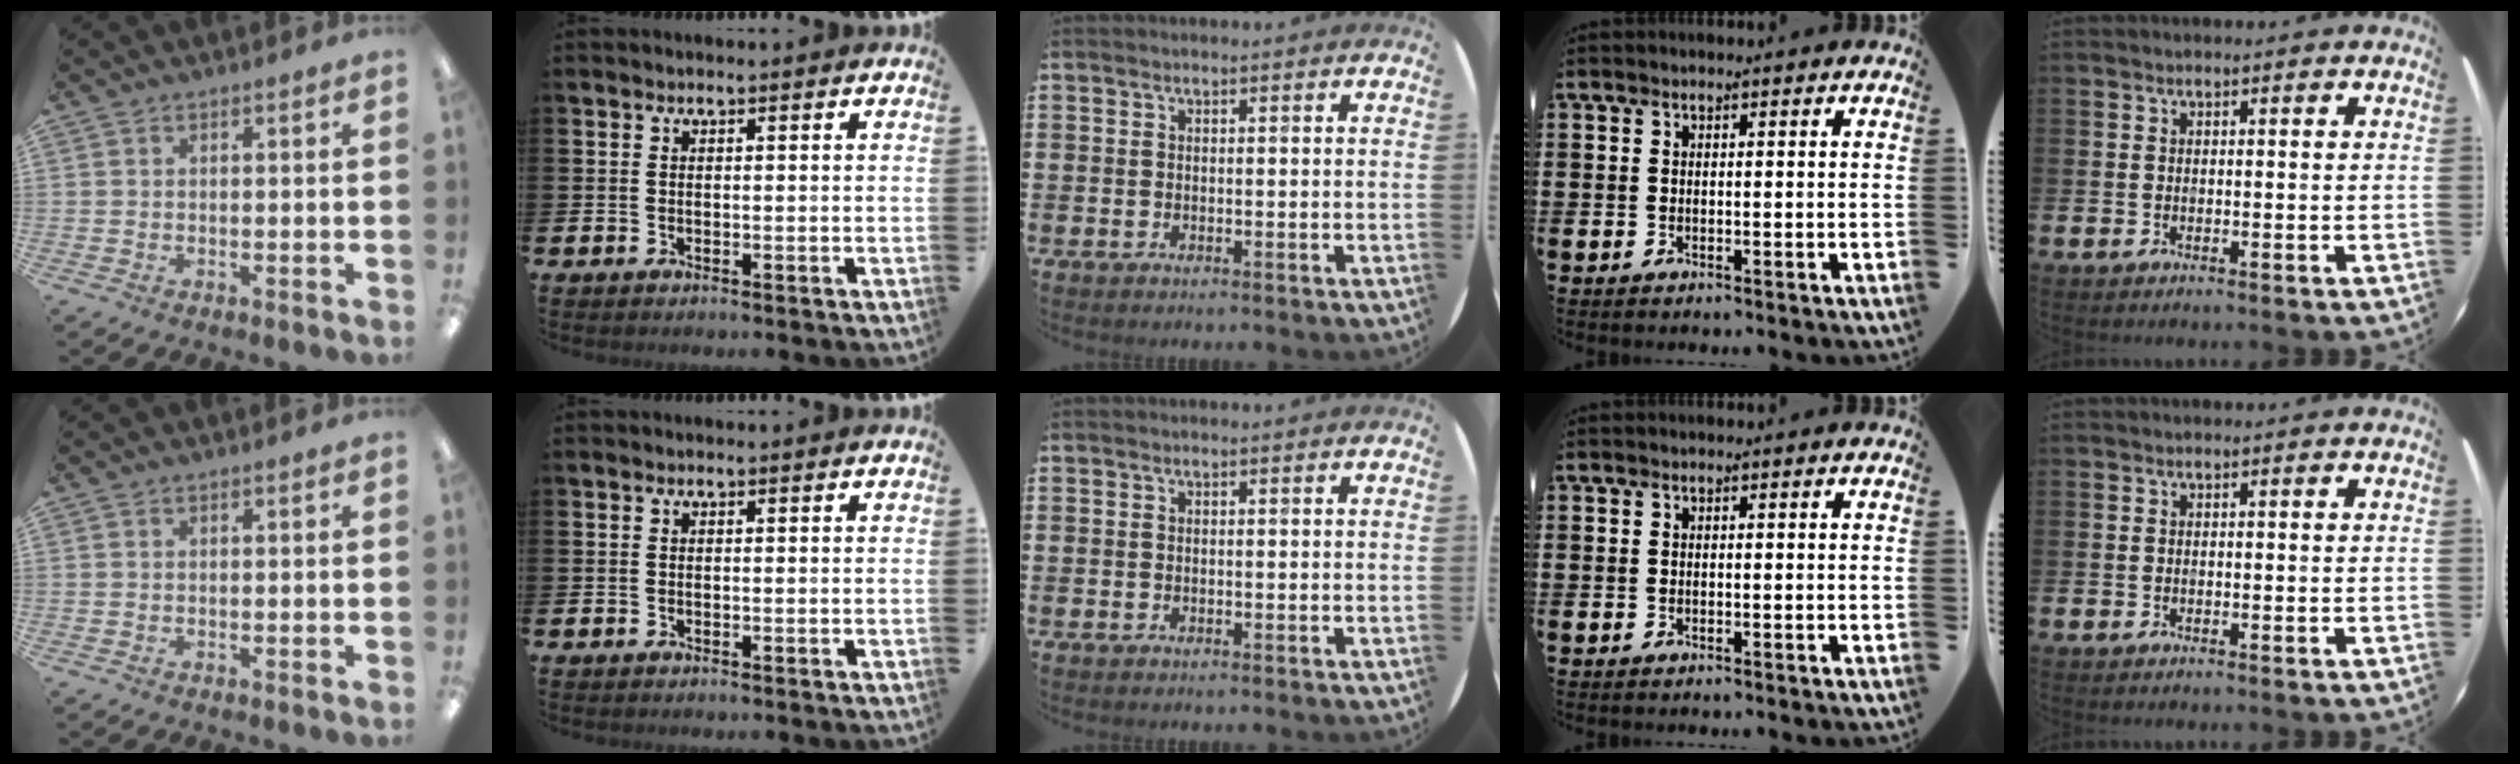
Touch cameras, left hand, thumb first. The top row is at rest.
{}